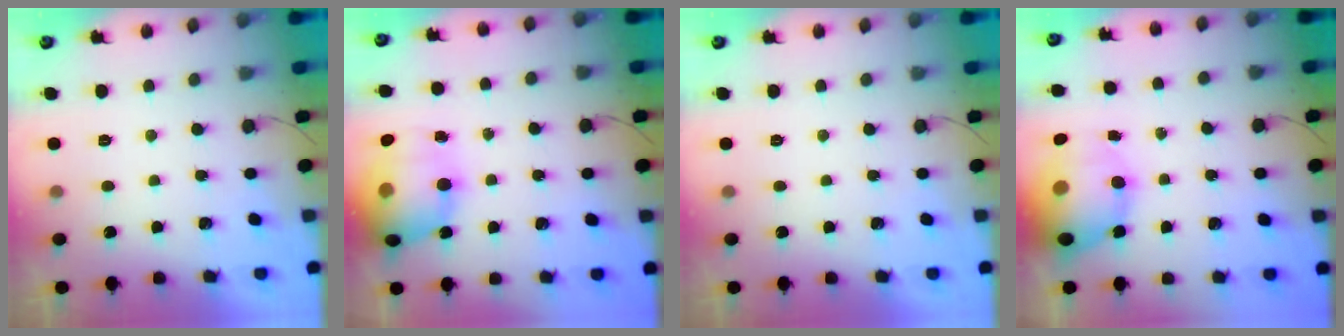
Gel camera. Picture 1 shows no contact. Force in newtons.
{"total": 19.5, "press": 19.1, "slide": 3.8}
{"total": 0.0}
{"total": 15.9, "press": 15.5, "slide": 3.9}